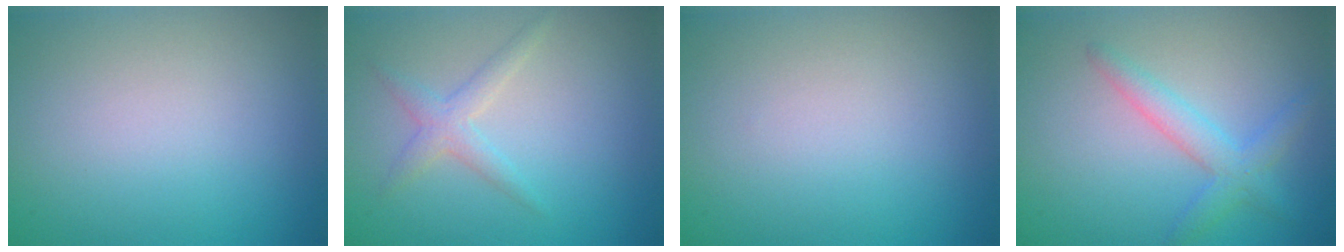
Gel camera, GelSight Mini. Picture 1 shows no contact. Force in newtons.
{"total": 1.9, "press": 1.9, "slide": 0.1}
{"total": 0.0}
{"total": 2.7, "press": 2.7, "slide": 0.1}